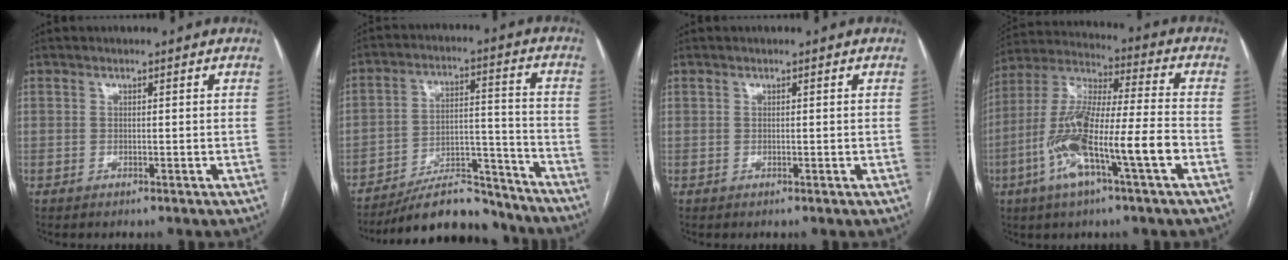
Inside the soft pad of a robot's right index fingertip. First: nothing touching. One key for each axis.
{"total": 13.8, "fx": -12.6, "fy": 4.2, "fz": 3.8, "tx": -0.041, "ty": 0.044, "tz": -0.198}
{"total": 0.0}
{"total": 16.6, "fx": -5.8, "fy": 1.6, "fz": 15.5, "tx": -0.307, "ty": 0.001, "tz": -0.109}